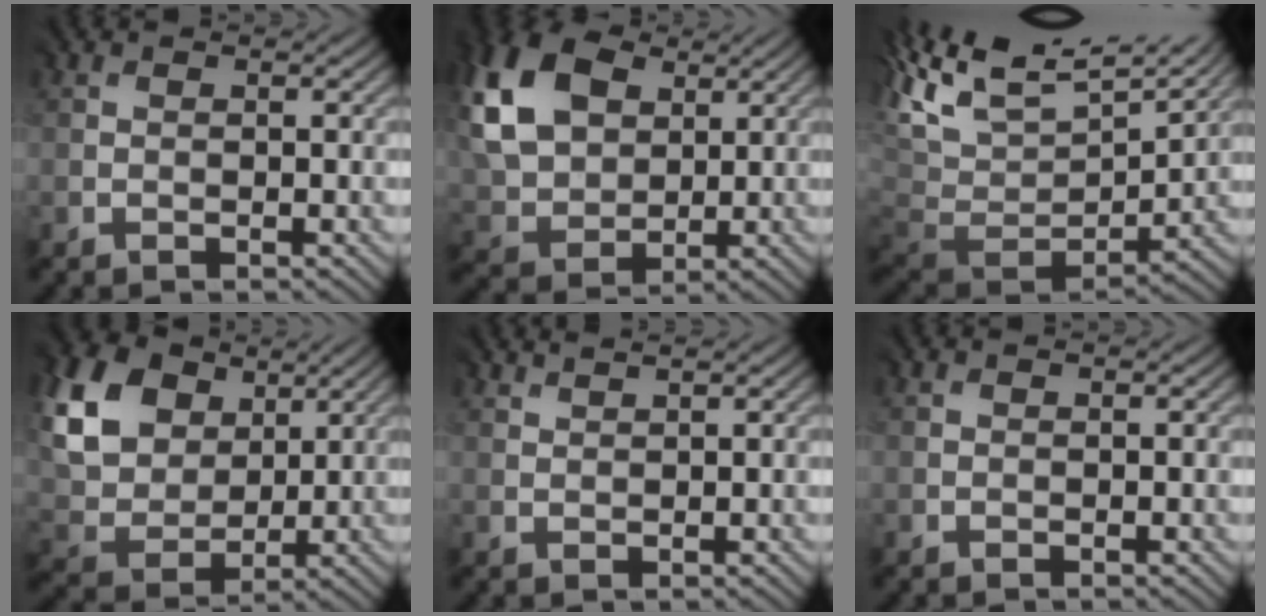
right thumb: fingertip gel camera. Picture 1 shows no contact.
{"total": 14.4, "force": [5.3, 9.9, 8.9], "torque": [-0.243, 0.021, 0.106]}
{"total": 12.6, "force": [6.1, 7.1, 8.4], "torque": [-0.199, 0.003, 0.139]}
{"total": 17.0, "force": [8.0, 13.0, 7.6], "torque": [-0.245, 0.025, 0.189]}
{"total": 1.3, "force": [1.2, -0.3, -0.3], "torque": [0.000, 0.002, 0.028]}
{"total": 0.0}